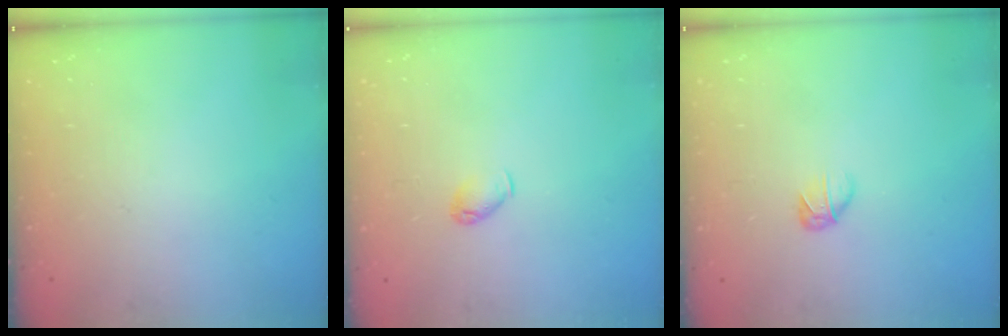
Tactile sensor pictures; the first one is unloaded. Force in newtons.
{"total": 3.8, "press": 3.7, "slide": 0.7}
{"total": 2.7, "press": 2.7, "slide": 0.7}